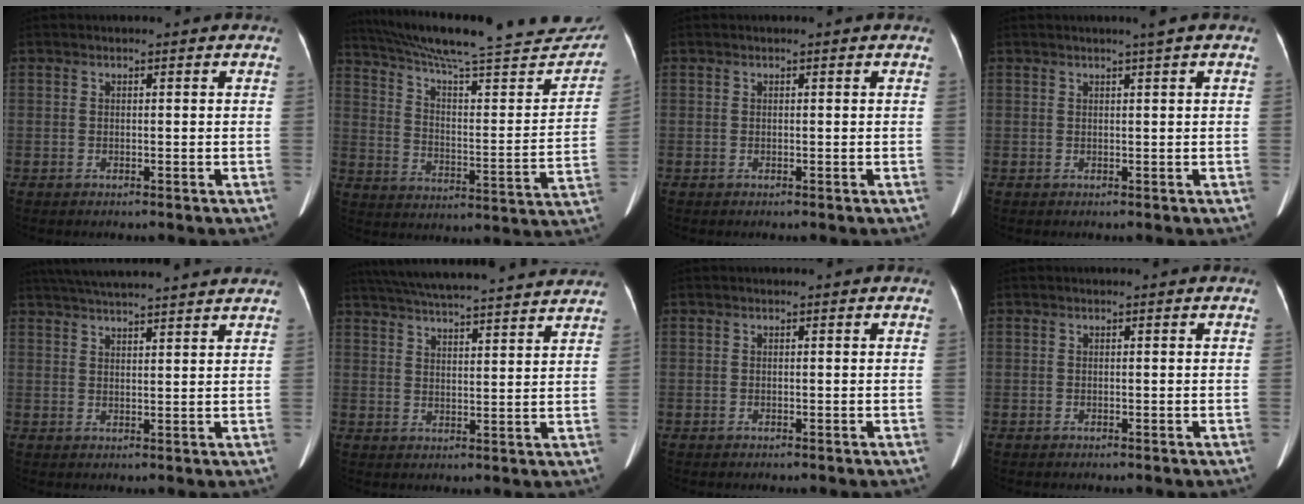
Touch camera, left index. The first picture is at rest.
{"total": 30.1, "force": [26.6, 4.5, 13.4], "torque": [-0.212, -0.049, 0.349]}
{"total": 0.0}
{"total": 1.0, "force": [0.5, -0.4, 0.7], "torque": [-0.022, -0.007, 0.015]}
{"total": 14.9, "force": [13.5, 0.8, 6.3], "torque": [-0.109, 0.042, 0.191]}
{"total": 22.5, "force": [20.6, 1.8, 9.0], "torque": [-0.153, 0.027, 0.281]}
{"total": 0.0}
{"total": 0.0}